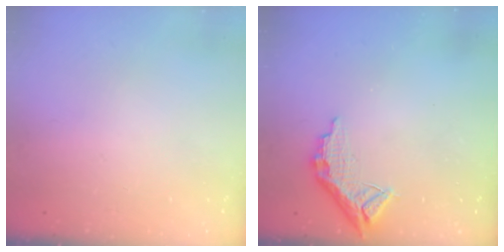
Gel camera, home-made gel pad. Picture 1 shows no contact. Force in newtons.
{"total": 10.1, "press": 10.0, "slide": 0.8}